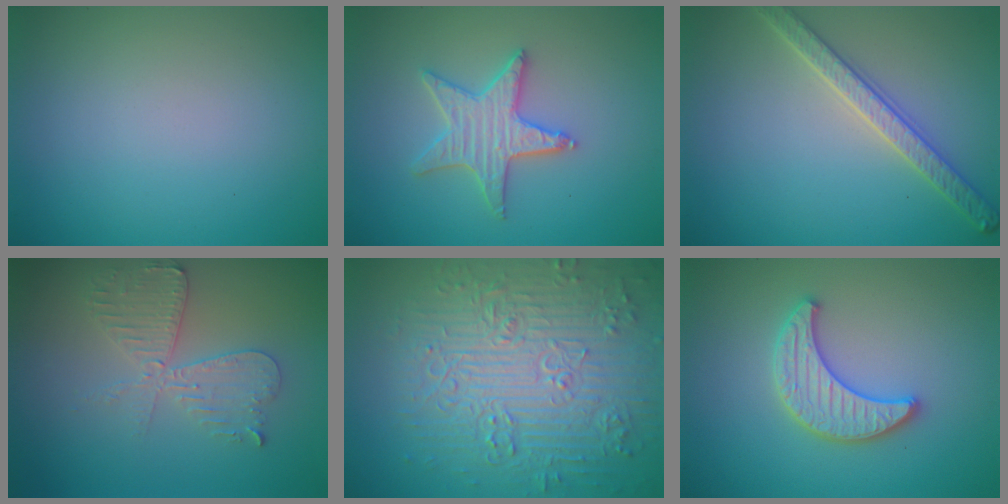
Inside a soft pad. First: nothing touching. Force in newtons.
{"total": 3.4, "press": 3.2, "slide": 1.0}
{"total": 3.6, "press": 3.2, "slide": 1.6}
{"total": 3.4, "press": 3.3, "slide": 0.6}
{"total": 9.6, "press": 6.8, "slide": 6.7}
{"total": 3.4, "press": 3.3, "slide": 0.6}